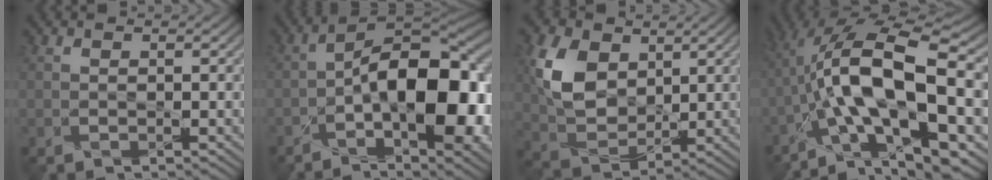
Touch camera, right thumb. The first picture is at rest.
{"total": 16.5, "force": [-3.0, 7.4, 14.4], "torque": [-0.212, -0.009, -0.051]}
{"total": 8.5, "force": [3.1, 5.8, 5.3], "torque": [-0.132, -0.004, 0.064]}
{"total": 17.0, "force": [-3.1, 5.9, 15.6], "torque": [-0.281, 0.013, -0.056]}